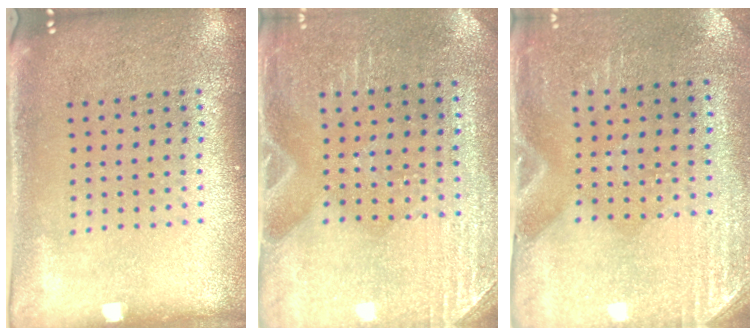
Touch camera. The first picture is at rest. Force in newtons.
{"total": 2.9, "press": 2.8, "slide": 0.8}
{"total": 2.8, "press": 2.5, "slide": 1.3}